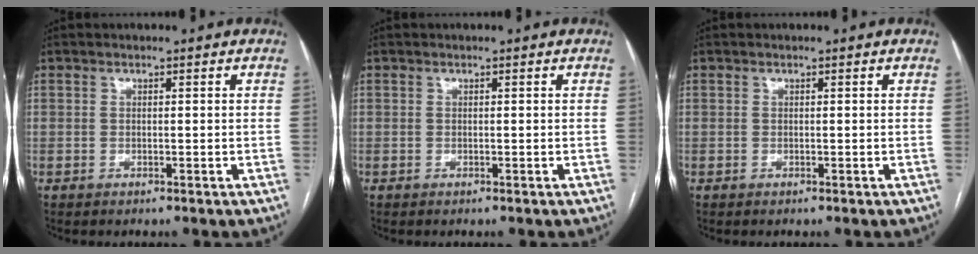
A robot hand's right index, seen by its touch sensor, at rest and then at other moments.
{"total": 0.0}
{"total": 0.0}